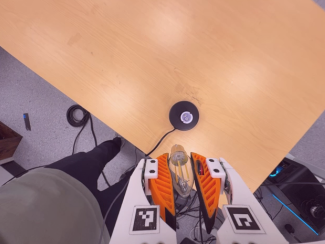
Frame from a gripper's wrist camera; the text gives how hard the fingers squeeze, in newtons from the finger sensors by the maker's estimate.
{"total": 20.1, "left": 21.9, "right": 18.3}